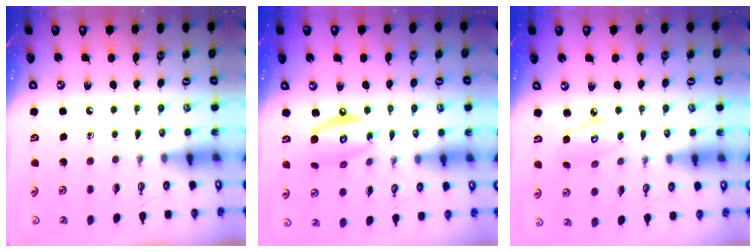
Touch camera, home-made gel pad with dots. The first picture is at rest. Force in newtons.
{"total": 12.8, "press": 12.7, "slide": 1.5}
{"total": 6.2, "press": 6.2, "slide": 0.2}